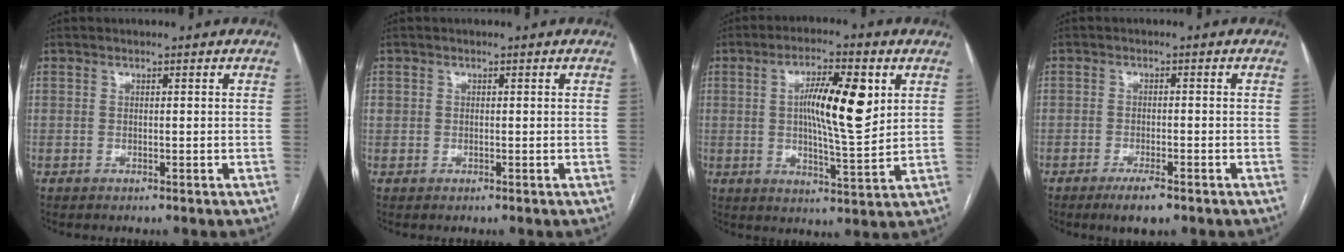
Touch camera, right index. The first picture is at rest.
{"total": 1.0, "force": [0.1, 0.9, 0.4], "torque": [-0.006, 0.011, 0.005]}
{"total": 11.2, "force": [2.8, 2.0, 10.7], "torque": [-0.180, 0.006, 0.045]}
{"total": 3.9, "force": [-2.6, 0.9, 2.7], "torque": [-0.049, -0.003, -0.041]}